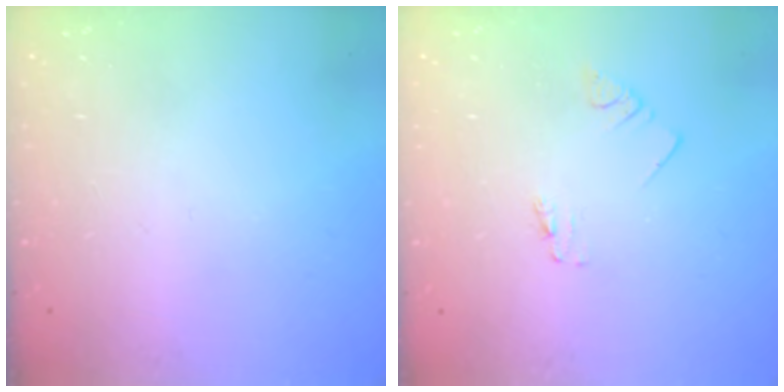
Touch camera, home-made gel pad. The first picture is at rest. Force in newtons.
{"total": 0.0}